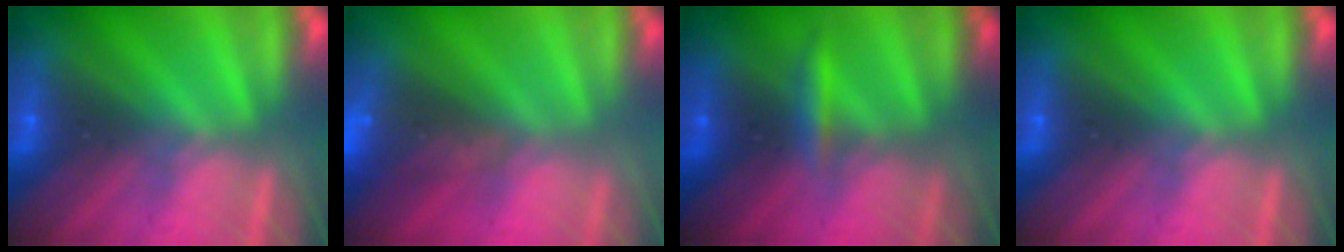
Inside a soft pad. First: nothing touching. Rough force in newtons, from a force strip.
{"total": 9.4}
{"total": 2.3}
{"total": 0.0}